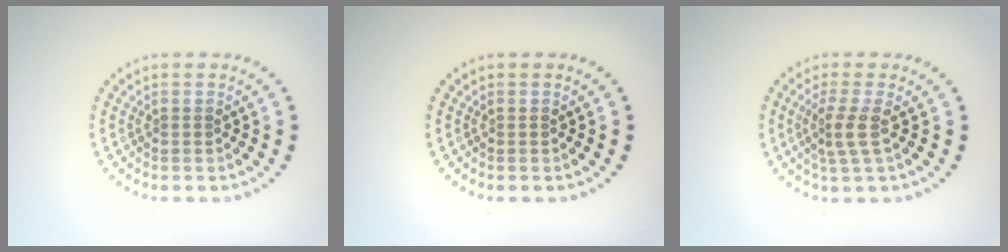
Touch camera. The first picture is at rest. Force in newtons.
{"total": 0.0}
{"total": 2.3, "press": 1.7, "slide": 1.6}